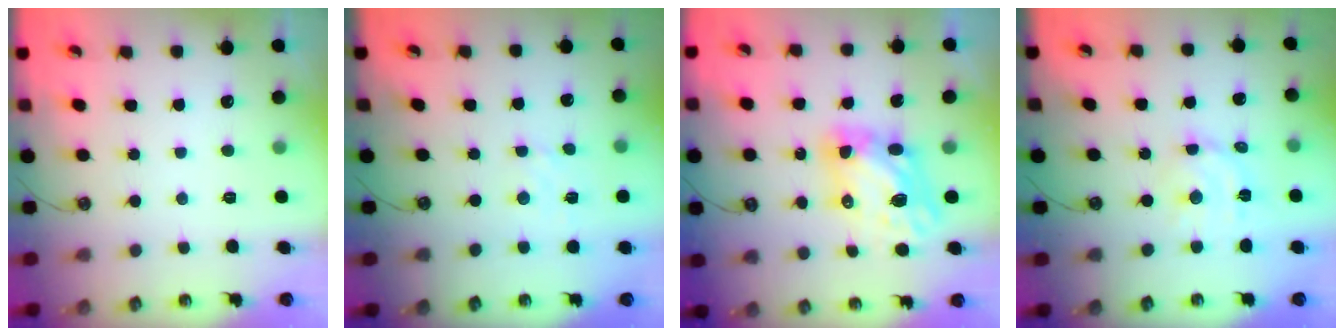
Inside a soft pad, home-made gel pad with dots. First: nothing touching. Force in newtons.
{"total": 2.8, "press": 2.8, "slide": 0.4}
{"total": 7.9, "press": 7.9, "slide": 0.6}
{"total": 8.7, "press": 8.7, "slide": 0.7}